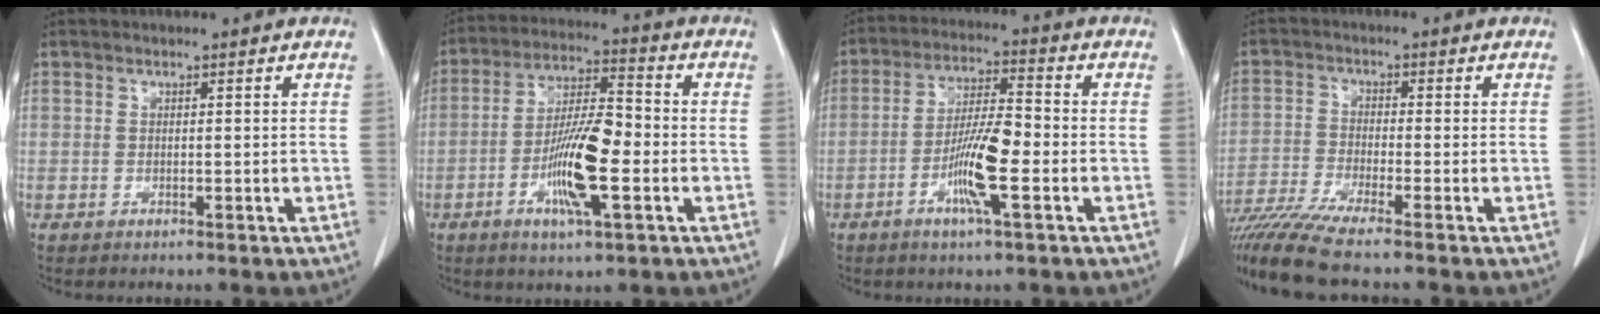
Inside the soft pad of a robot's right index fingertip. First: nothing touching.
{"total": 11.8, "force": [-3.3, 2.1, 11.1], "torque": [-0.207, 0.001, -0.059]}
{"total": 9.1, "force": [-2.9, 0.8, 8.6], "torque": [-0.161, 0.000, -0.057]}
{"total": 9.2, "force": [-7.8, -1.2, 4.8], "torque": [-0.085, -0.026, -0.139]}